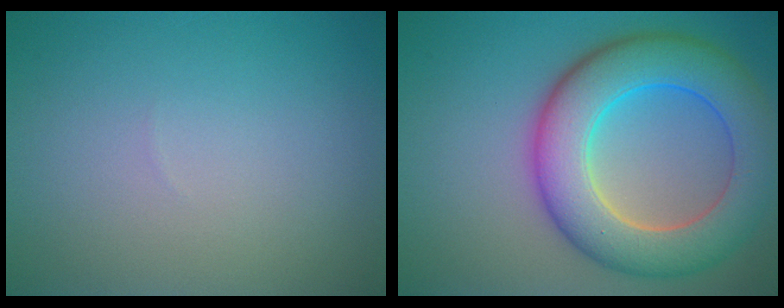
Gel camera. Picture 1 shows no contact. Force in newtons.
{"total": 9.8, "press": 9.8, "slide": 0.1}